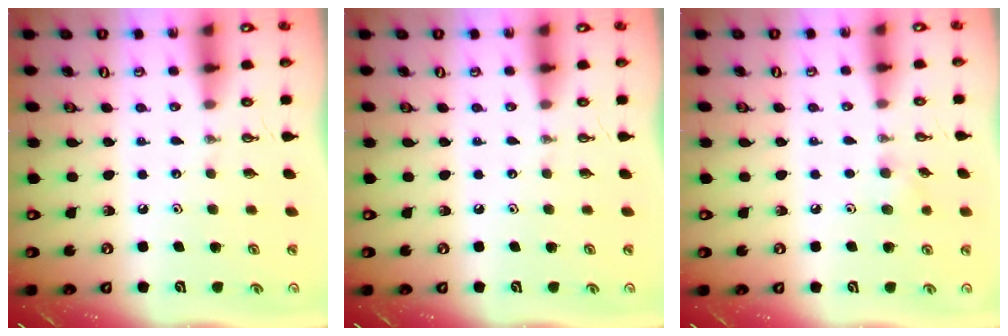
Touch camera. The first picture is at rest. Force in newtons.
{"total": 0.0}
{"total": 5.8, "press": 5.8, "slide": 0.7}